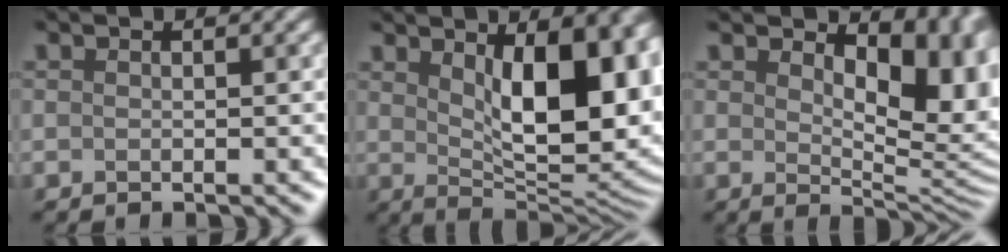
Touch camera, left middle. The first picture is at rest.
{"total": 11.1, "force": [2.3, 4.5, 9.9], "torque": [-0.099, 0.001, 0.039]}
{"total": 8.9, "force": [2.7, 4.1, 7.5], "torque": [-0.116, -0.012, 0.049]}